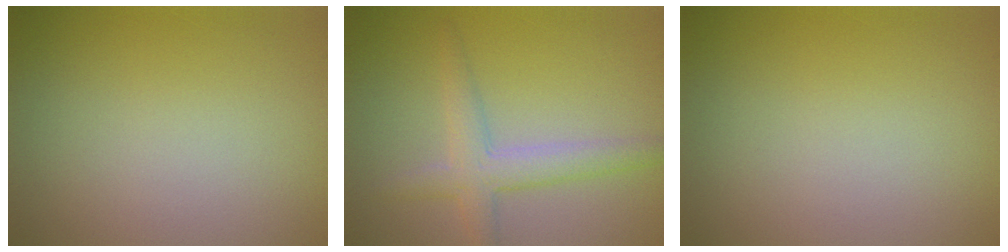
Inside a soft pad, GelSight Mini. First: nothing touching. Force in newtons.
{"total": 3.4, "press": 3.3, "slide": 0.3}
{"total": 0.0}